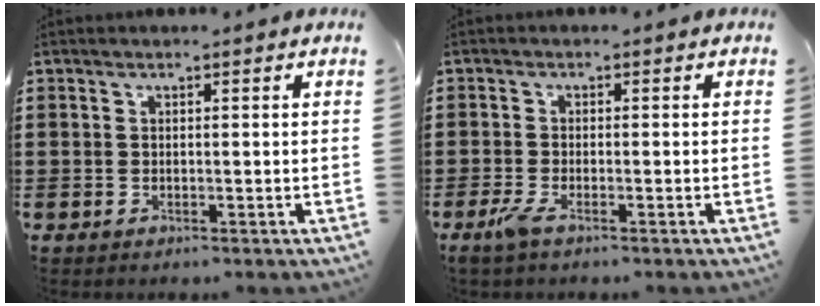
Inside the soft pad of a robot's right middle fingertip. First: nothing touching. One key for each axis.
{"total": 2.2, "fx": -1.0, "fy": 0.4, "fz": 1.9, "tx": -0.047, "ty": -0.009, "tz": -0.023}